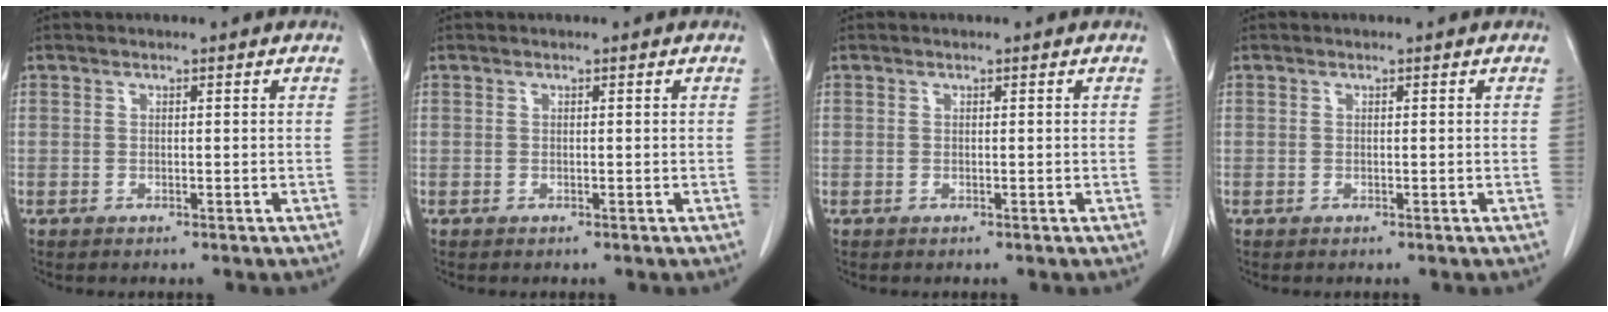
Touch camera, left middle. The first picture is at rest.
{"total": 0.0}
{"total": 0.0}
{"total": 0.0}